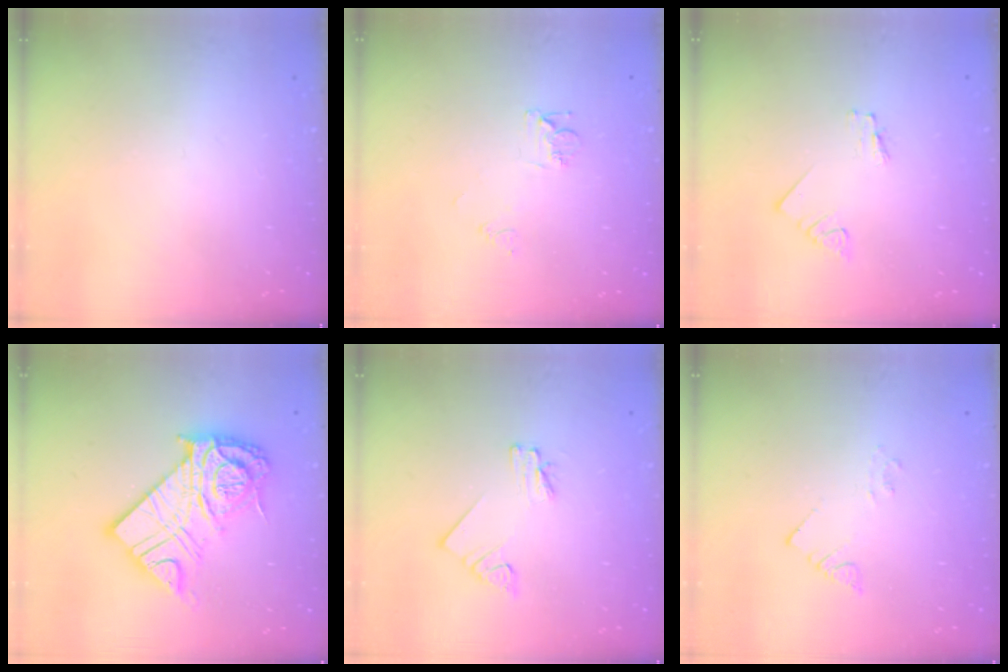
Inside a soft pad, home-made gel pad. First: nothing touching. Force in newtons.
{"total": 6.3, "press": 6.3, "slide": 0.6}
{"total": 1.2, "press": 1.2, "slide": 0.1}
{"total": 20.3, "press": 20.1, "slide": 2.2}
{"total": 2.3, "press": 2.3, "slide": 0.1}
{"total": 2.1, "press": 2.1, "slide": 0.3}